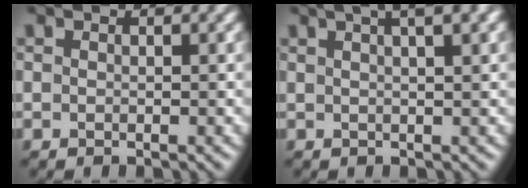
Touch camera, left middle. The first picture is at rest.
{"total": 7.7, "force": [4.3, 2.8, 5.6], "torque": [-0.035, 0.043, 0.027]}